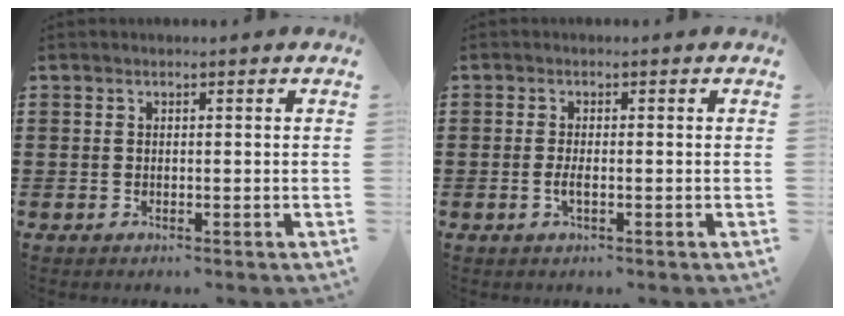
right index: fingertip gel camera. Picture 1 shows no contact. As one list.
[{"total": 1.8, "force": [-0.5, 0.4, 1.7], "torque": [-0.038, -0.003, -0.012]}]